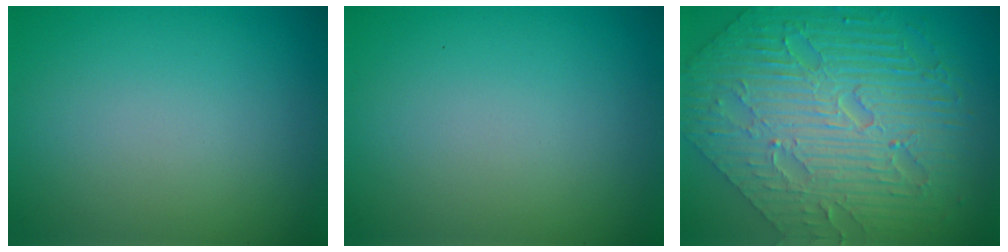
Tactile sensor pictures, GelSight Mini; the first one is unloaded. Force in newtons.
{"total": 0.0}
{"total": 10.5, "press": 7.2, "slide": 7.7}